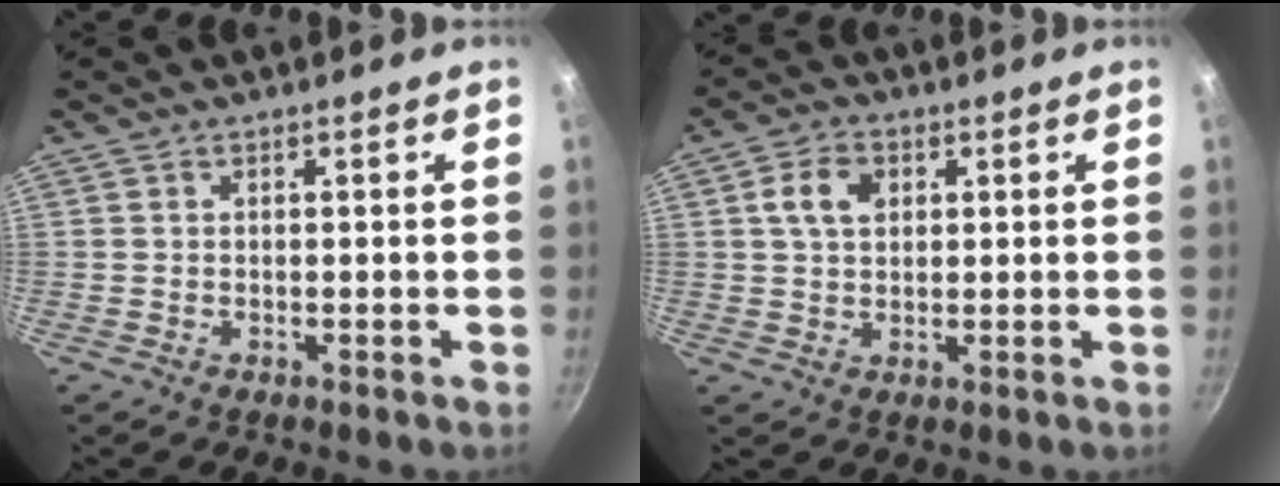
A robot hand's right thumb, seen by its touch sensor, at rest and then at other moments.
{"total": 6.0, "force": [1.7, 4.1, 3.9], "torque": [-0.058, 0.005, 0.027]}